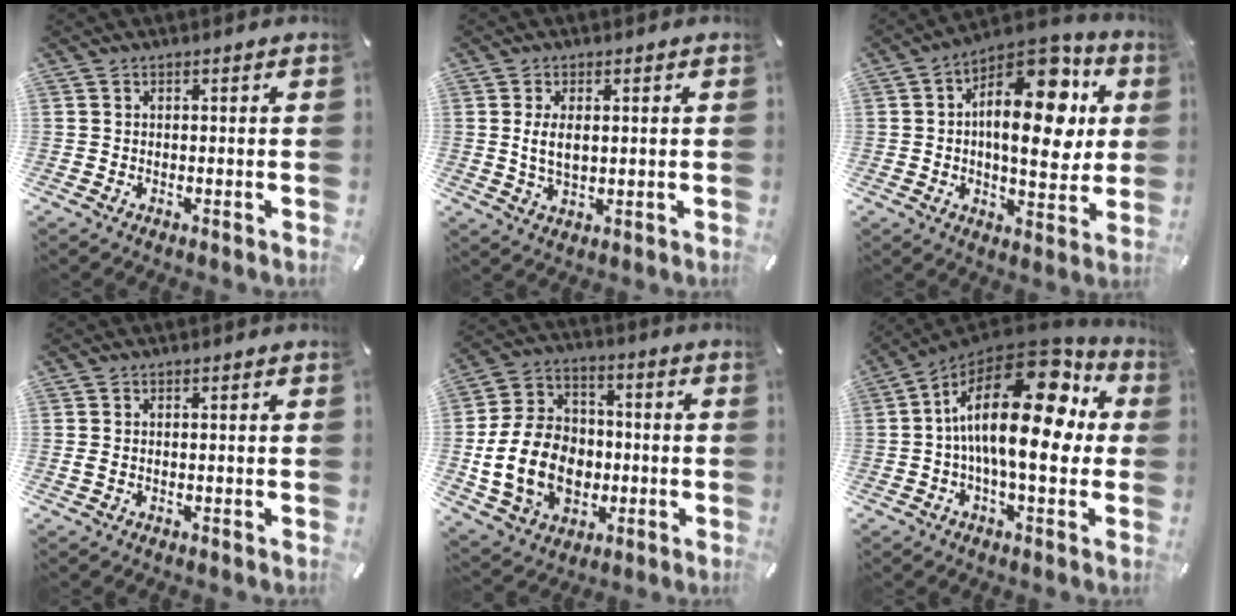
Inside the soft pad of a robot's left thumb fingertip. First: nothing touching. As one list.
[{"total": 5.1, "force": [0.9, 2.5, 4.4], "torque": [-0.088, 0.001, 0.011]}, {"total": 19.7, "force": [5.8, 9.8, 16.0], "torque": [-0.220, -0.035, 0.093]}, {"total": 1.0, "force": [-0.1, 0.3, 0.9], "torque": [-0.018, 0.000, -0.002]}, {"total": 18.3, "force": [-3.9, 14.3, 10.8], "torque": [-0.234, 0.030, -0.061]}, {"total": 23.7, "force": [3.5, 10.9, 20.8], "torque": [-0.353, -0.036, 0.059]}]